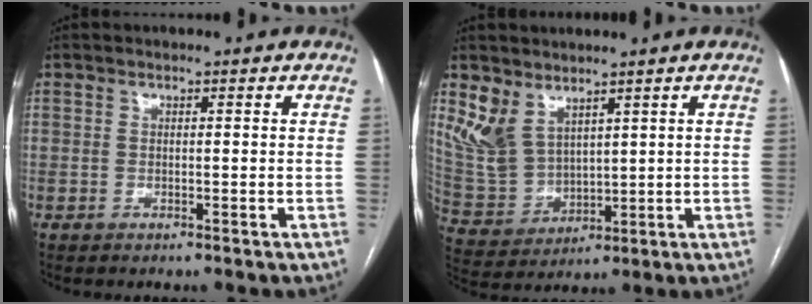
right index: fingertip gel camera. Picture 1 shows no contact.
{"total": 8.5, "force": [5.3, 5.2, 4.1], "torque": [-0.097, 0.004, 0.129]}